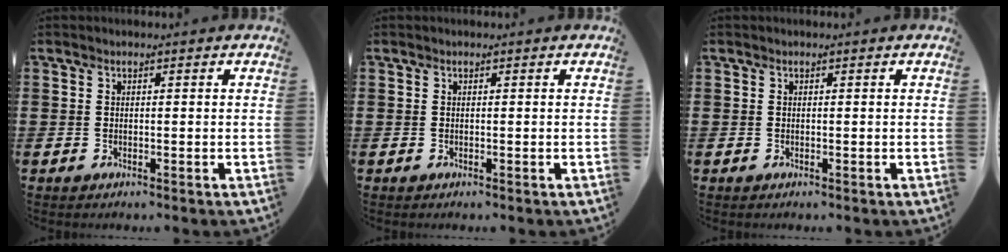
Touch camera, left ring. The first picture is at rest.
{"total": 0.0}
{"total": 0.0}